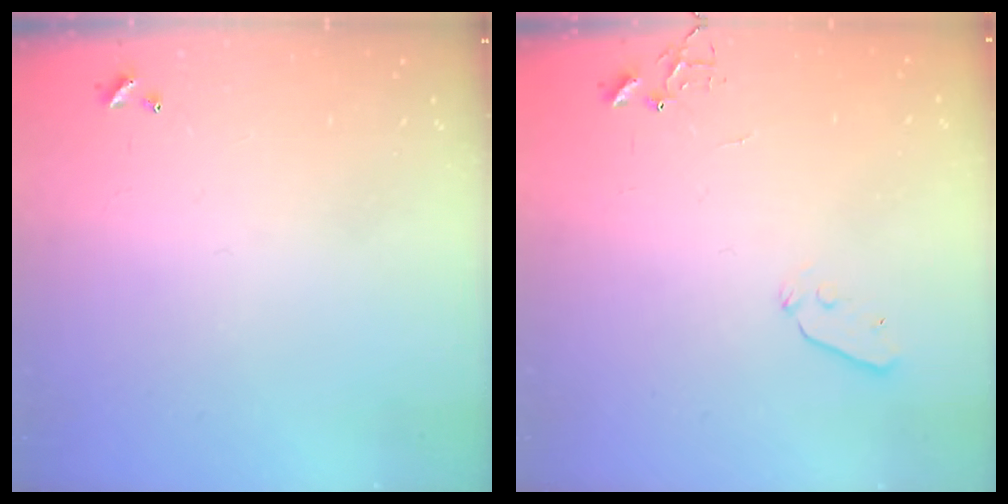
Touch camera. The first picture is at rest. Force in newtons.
{"total": 4.0, "press": 4.0, "slide": 0.4}